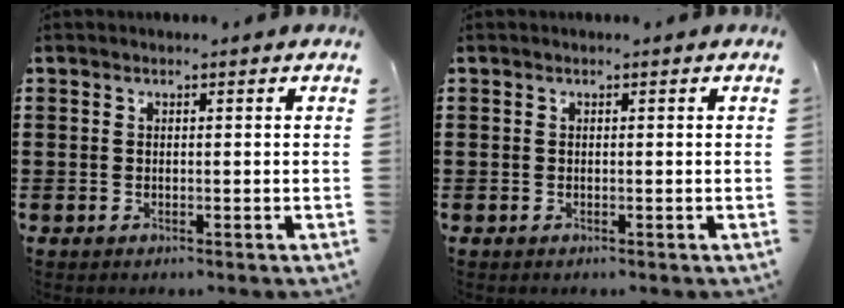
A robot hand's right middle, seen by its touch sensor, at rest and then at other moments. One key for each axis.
{"total": 0.0}